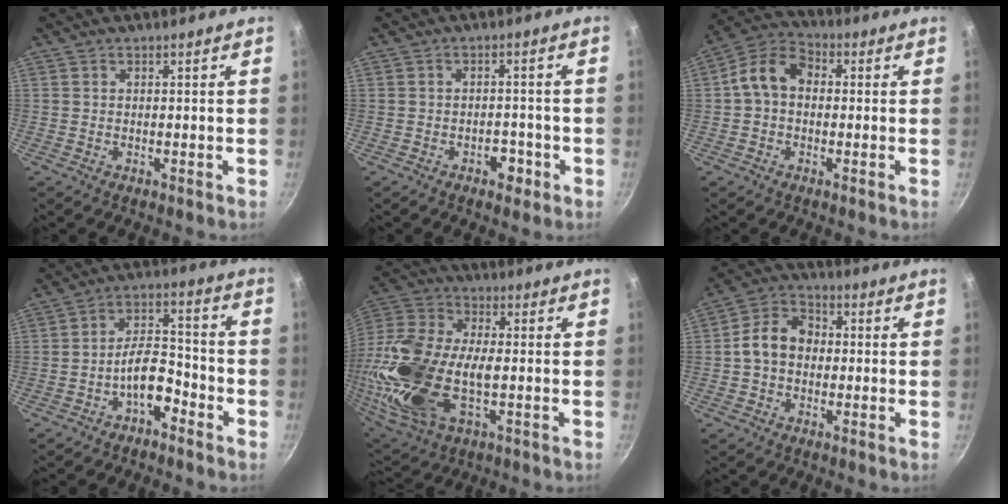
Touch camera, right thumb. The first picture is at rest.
{"total": 3.6, "force": [-1.8, 2.2, 2.3], "torque": [-0.014, 0.014, -0.024]}
{"total": 9.2, "force": [0.4, 6.7, 6.3], "torque": [-0.106, 0.032, -0.006]}
{"total": 8.3, "force": [-4.1, 4.4, 5.8], "torque": [-0.083, 0.047, -0.076]}
{"total": 24.1, "force": [-3.4, 12.2, 20.5], "torque": [-0.464, -0.005, -0.053]}
{"total": 9.1, "force": [-0.4, 7.0, 5.7], "torque": [-0.088, 0.031, -0.021]}